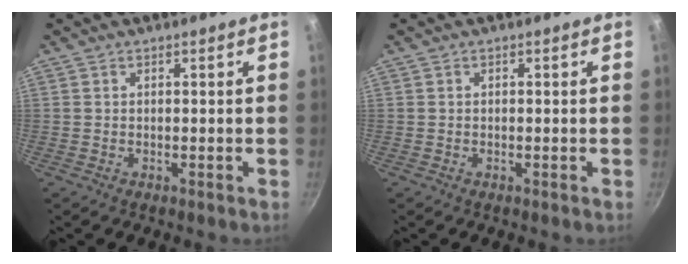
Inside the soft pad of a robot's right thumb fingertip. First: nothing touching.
{"total": 0.0}